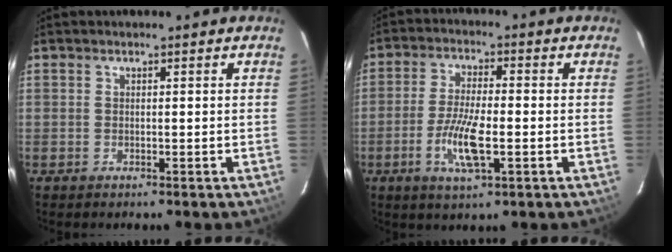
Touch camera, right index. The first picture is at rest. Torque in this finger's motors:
{"motor_torque": [0.12, 0.05, 0.16, 0.10]}